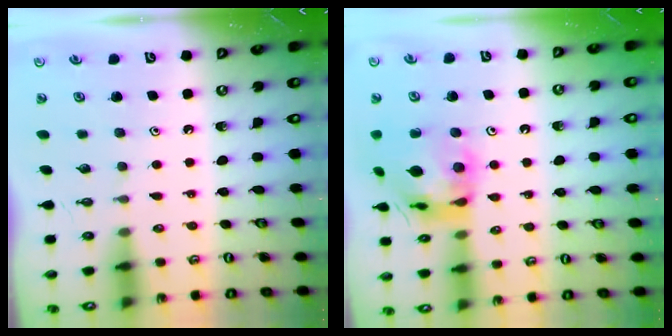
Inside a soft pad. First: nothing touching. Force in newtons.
{"total": 14.8, "press": 14.7, "slide": 1.7}